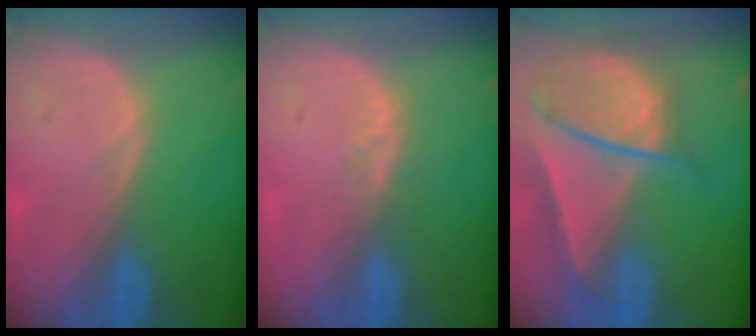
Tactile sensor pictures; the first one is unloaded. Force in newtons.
{"total": 2.4, "press": 1.8, "slide": 1.5}
{"total": 9.4, "press": 8.0, "slide": 4.8}